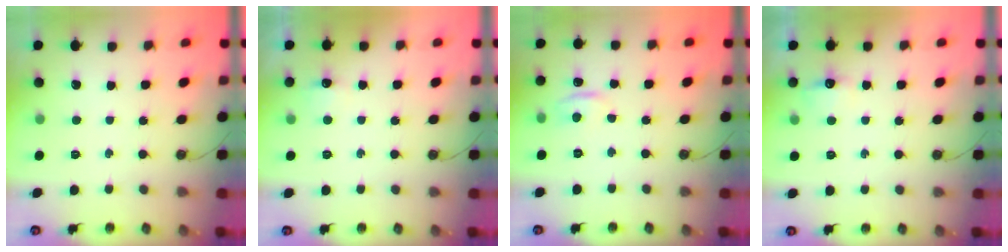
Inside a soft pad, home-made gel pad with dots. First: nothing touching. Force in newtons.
{"total": 5.0, "press": 4.9, "slide": 0.9}
{"total": 4.4, "press": 4.4, "slide": 0.6}
{"total": 6.4, "press": 6.3, "slide": 0.7}